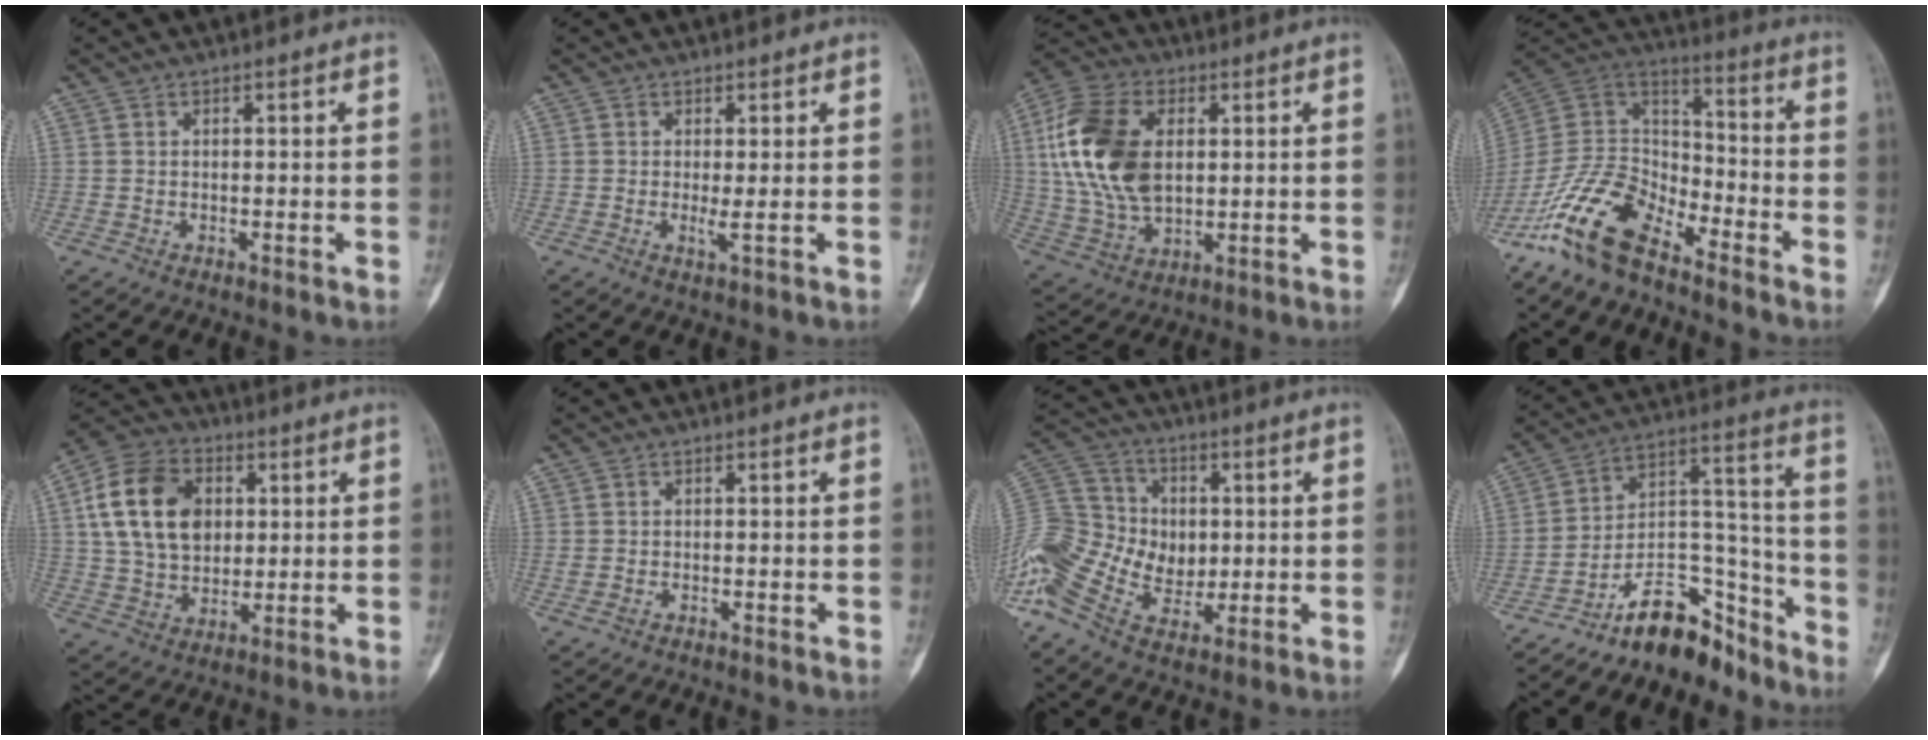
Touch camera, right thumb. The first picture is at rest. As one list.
[{"total": 1.4, "force": [0.0, -0.1, 1.4], "torque": [-0.030, -0.004, 0.000]}, {"total": 19.0, "force": [3.2, 11.9, 14.5], "torque": [-0.291, -0.001, 0.062]}, {"total": 15.2, "force": [-11.0, 6.5, 8.2], "torque": [-0.139, 0.080, -0.219]}, {"total": 16.6, "force": [3.7, 11.9, 11.0], "torque": [-0.176, 0.004, 0.065]}, {"total": 1.0, "force": [-0.4, 0.6, 0.7], "torque": [-0.021, 0.004, -0.006]}, {"total": 21.0, "force": [-2.2, 15.4, 14.1], "torque": [-0.304, 0.020, -0.037]}, {"total": 14.4, "force": [-11.7, 6.1, 5.7], "torque": [-0.062, 0.134, -0.200]}]